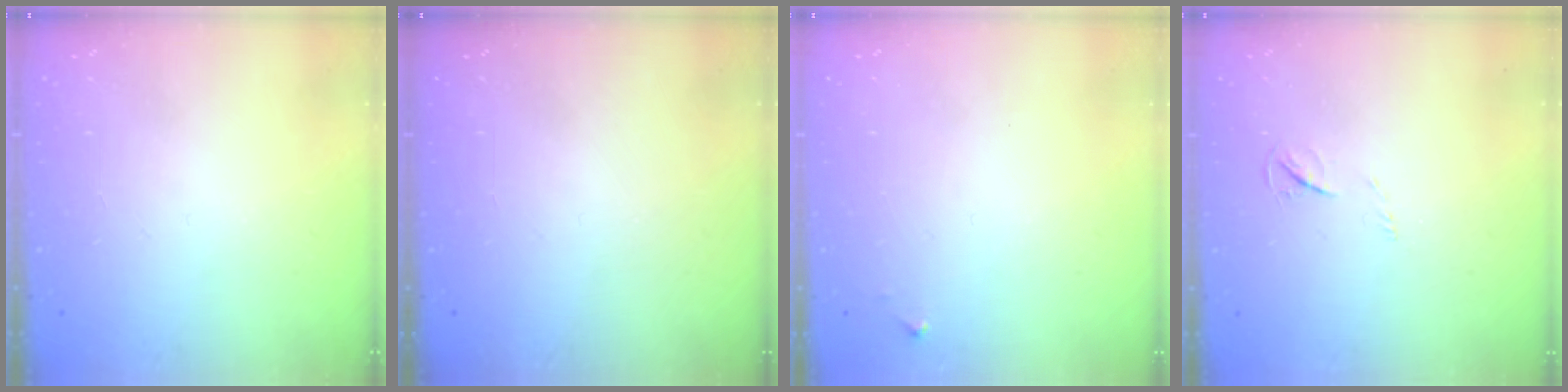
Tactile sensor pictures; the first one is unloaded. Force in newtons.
{"total": 0.0}
{"total": 3.9, "press": 3.9, "slide": 0.6}
{"total": 3.1, "press": 3.1, "slide": 0.5}